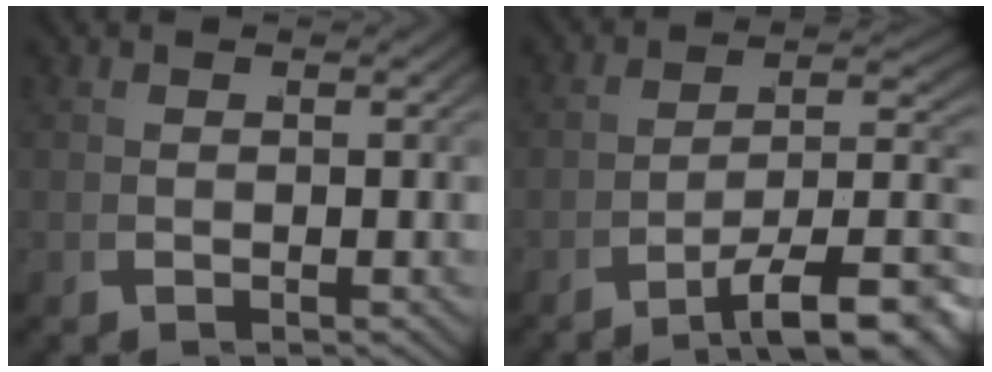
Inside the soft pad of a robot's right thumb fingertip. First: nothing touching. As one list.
[{"total": 9.0, "force": [-3.6, 4.5, 7.0], "torque": [-0.106, -0.029, -0.038]}]